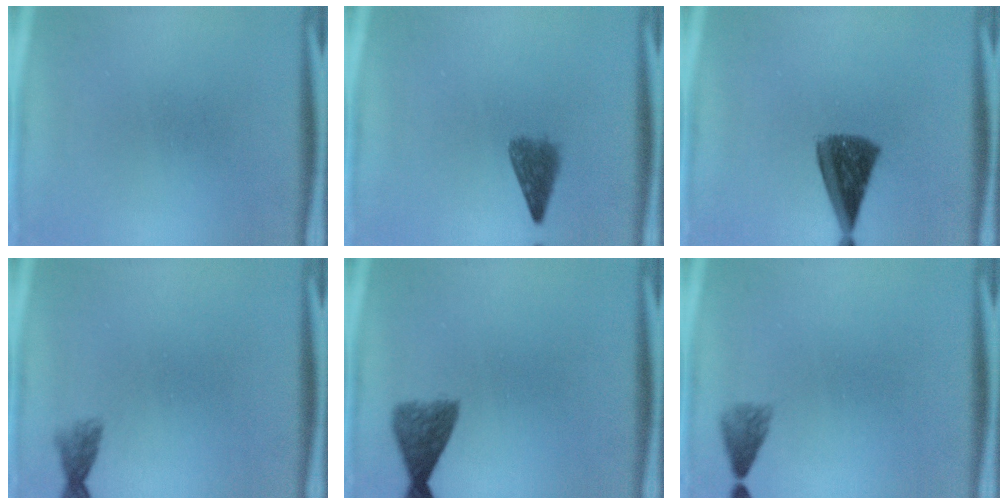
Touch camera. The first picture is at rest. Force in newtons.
{"total": 3.8}
{"total": 8.8}
{"total": 1.5}
{"total": 4.1}
{"total": 1.8}